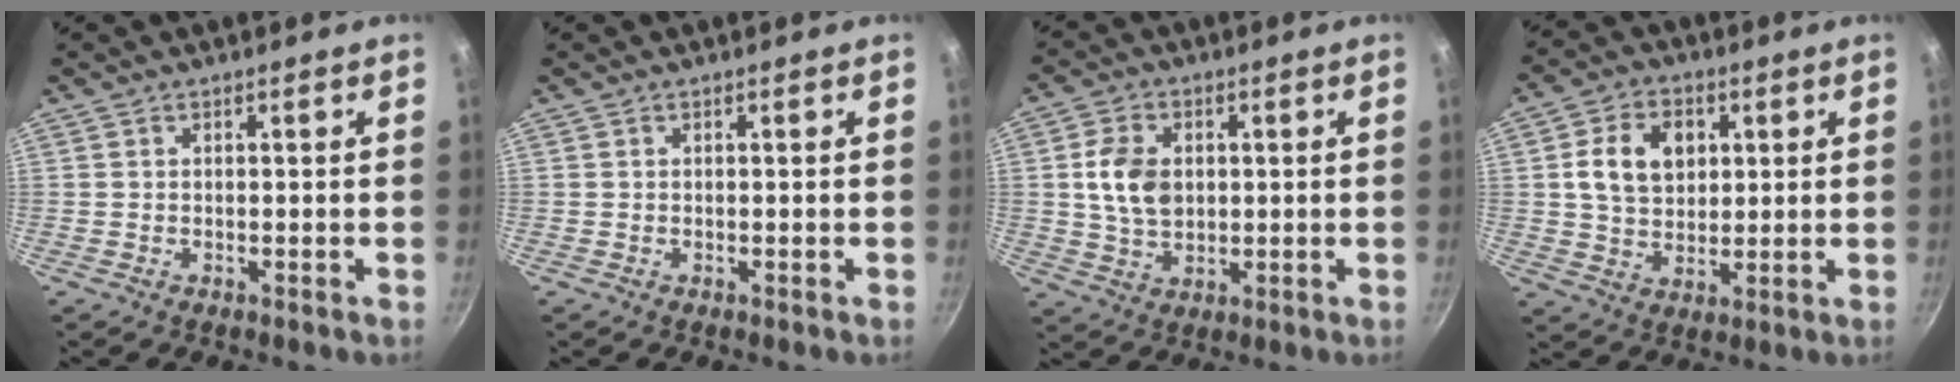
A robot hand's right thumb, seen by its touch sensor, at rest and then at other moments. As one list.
[{"total": 0.0}, {"total": 8.5, "force": [1.0, 6.1, 5.8], "torque": [-0.095, 0.002, 0.020]}, {"total": 10.4, "force": [2.4, 7.7, 6.5], "torque": [-0.091, 0.002, 0.038]}]